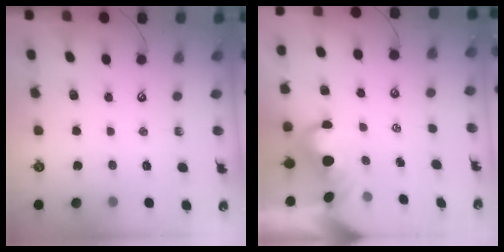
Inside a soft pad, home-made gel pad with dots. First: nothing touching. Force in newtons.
{"total": 2.9, "press": 2.7, "slide": 1.1}